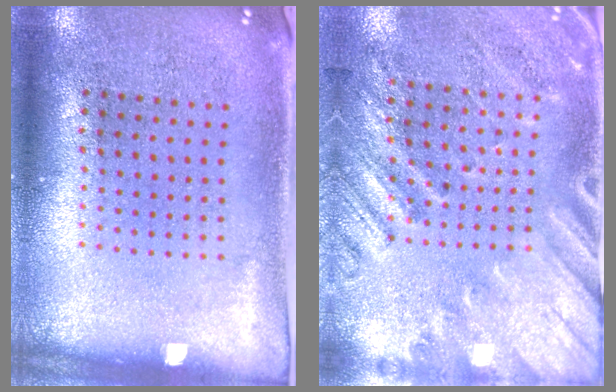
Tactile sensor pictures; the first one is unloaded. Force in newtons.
{"total": 2.5, "press": 2.0, "slide": 1.6}